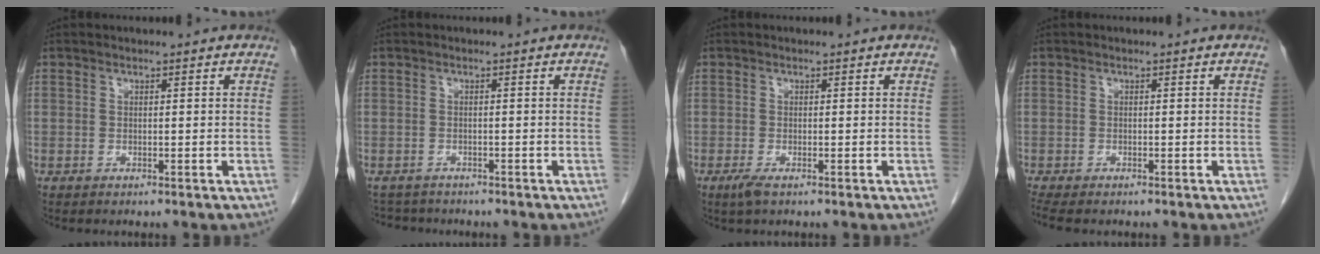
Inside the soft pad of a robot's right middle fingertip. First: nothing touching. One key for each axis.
{"total": 3.3, "fx": -3.1, "fy": 1.1, "fz": -0.1, "tx": 0.002, "ty": -0.006, "tz": -0.049}
{"total": 1.8, "fx": -1.1, "fy": 0.4, "fz": 1.4, "tx": -0.035, "ty": -0.006, "tz": -0.022}
{"total": 3.0, "fx": -2.5, "fy": 0.7, "fz": 1.5, "tx": -0.026, "ty": -0.010, "tz": -0.042}